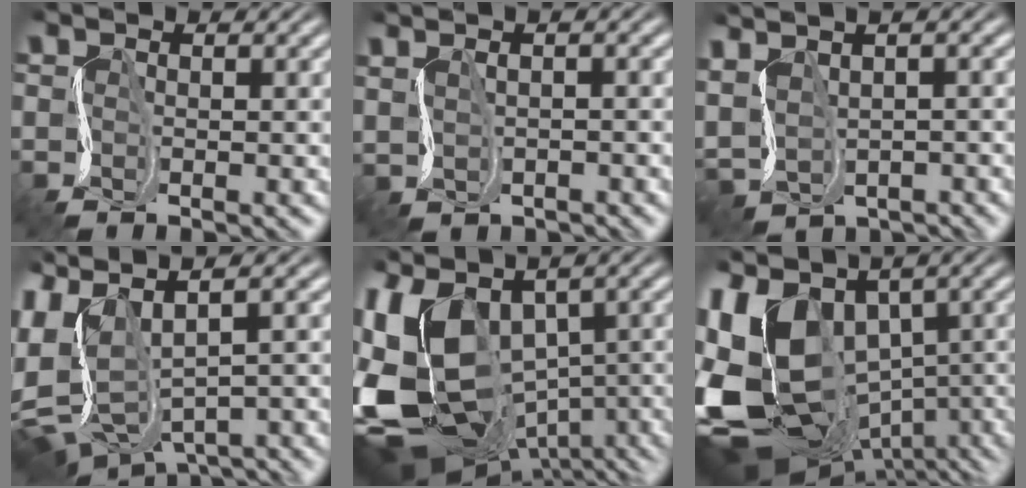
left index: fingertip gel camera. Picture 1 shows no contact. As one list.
[{"total": 0.9, "force": [-0.2, -0.8, -0.3], "torque": [-0.007, -0.012, 0.010]}, {"total": 1.3, "force": [-0.1, 0.7, 1.1], "torque": [-0.018, -0.011, 0.017]}, {"total": 6.0, "force": [-0.3, 2.9, 5.2], "torque": [-0.138, -0.013, 0.009]}, {"total": 15.0, "force": [-2.6, 9.5, 11.3], "torque": [-0.243, -0.032, -0.003]}, {"total": 15.4, "force": [-1.1, 10.2, 11.5], "torque": [-0.234, -0.033, 0.029]}]